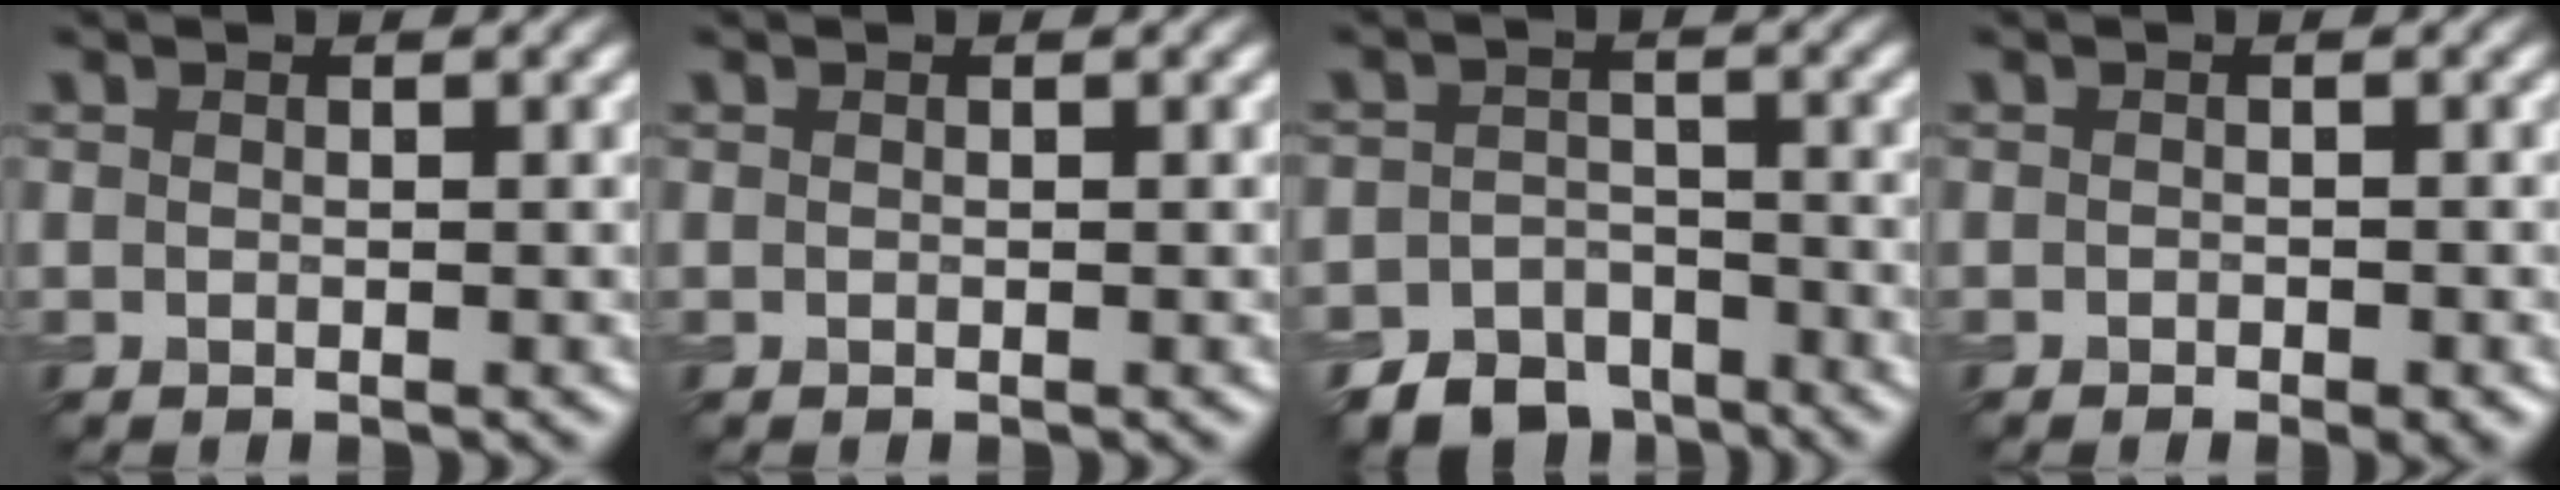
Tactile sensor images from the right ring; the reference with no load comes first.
{"total": 0.0}
{"total": 6.5, "force": [-5.1, 3.9, 1.4], "torque": [-0.014, -0.016, -0.079]}
{"total": 1.2, "force": [-0.7, 0.6, 0.8], "torque": [-0.013, -0.003, -0.010]}